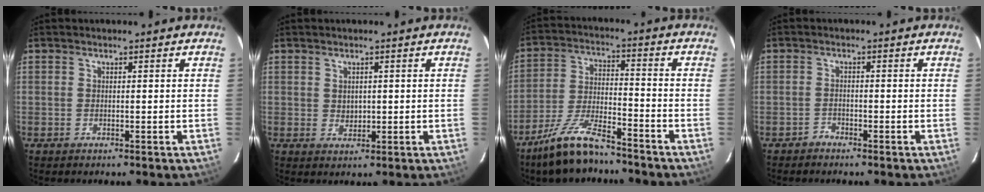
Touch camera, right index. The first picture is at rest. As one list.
[{"total": 1.8, "force": [0.4, 1.6, 0.7], "torque": [-0.010, 0.001, 0.010]}, {"total": 11.9, "force": [-9.7, 2.7, 6.3], "torque": [-0.137, -0.004, -0.177]}, {"total": 1.4, "force": [-1.4, 0.4, -0.1], "torque": [0.000, 0.003, -0.027]}]